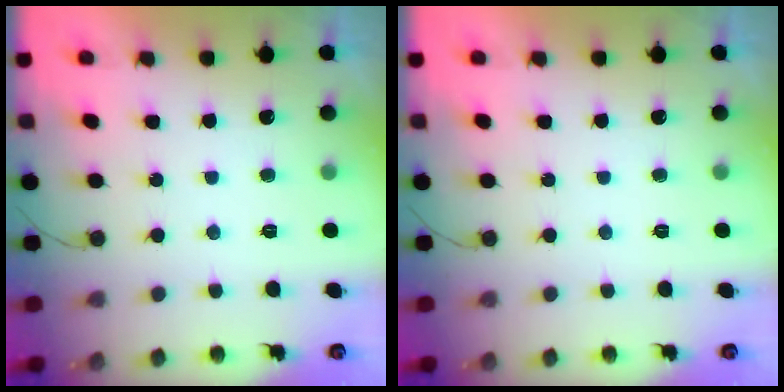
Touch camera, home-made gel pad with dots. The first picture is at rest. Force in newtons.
{"total": 0.0}